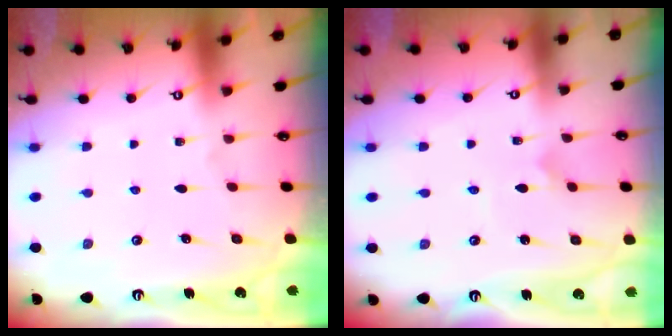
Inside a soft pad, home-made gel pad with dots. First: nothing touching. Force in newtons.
{"total": 1.5, "press": 1.5, "slide": 0.0}